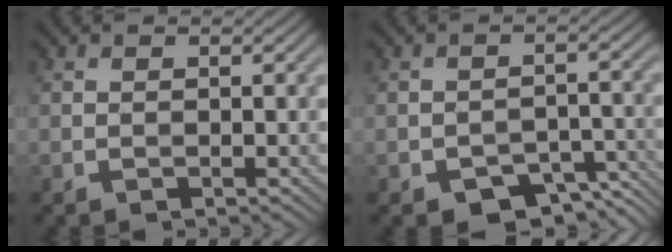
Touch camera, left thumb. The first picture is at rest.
{"total": 6.2, "force": [-4.0, 3.3, 3.3], "torque": [-0.041, -0.007, -0.061]}